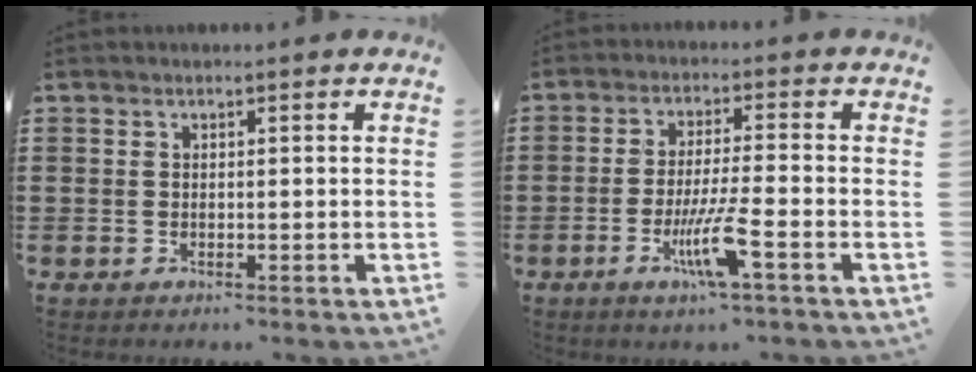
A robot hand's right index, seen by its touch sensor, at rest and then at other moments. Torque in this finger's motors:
{"motor_torque": [2.14, 0.00, 0.59, 0.13]}